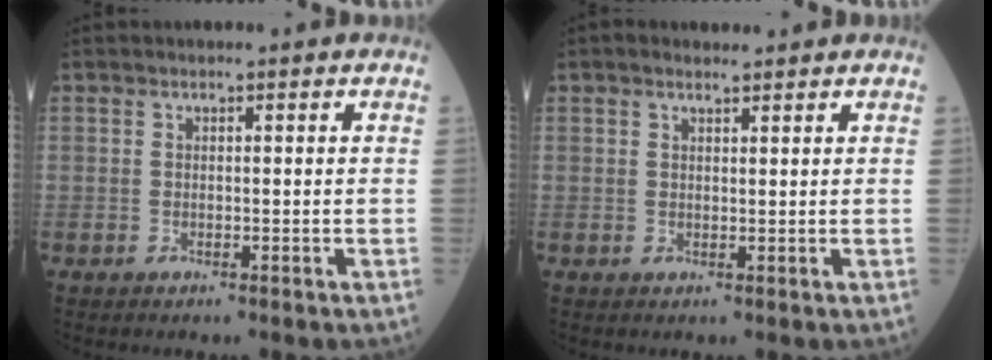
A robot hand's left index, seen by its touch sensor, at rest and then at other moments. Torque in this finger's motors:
{"motor_torque": [0.97, -1.17, 0.11, 0.03]}